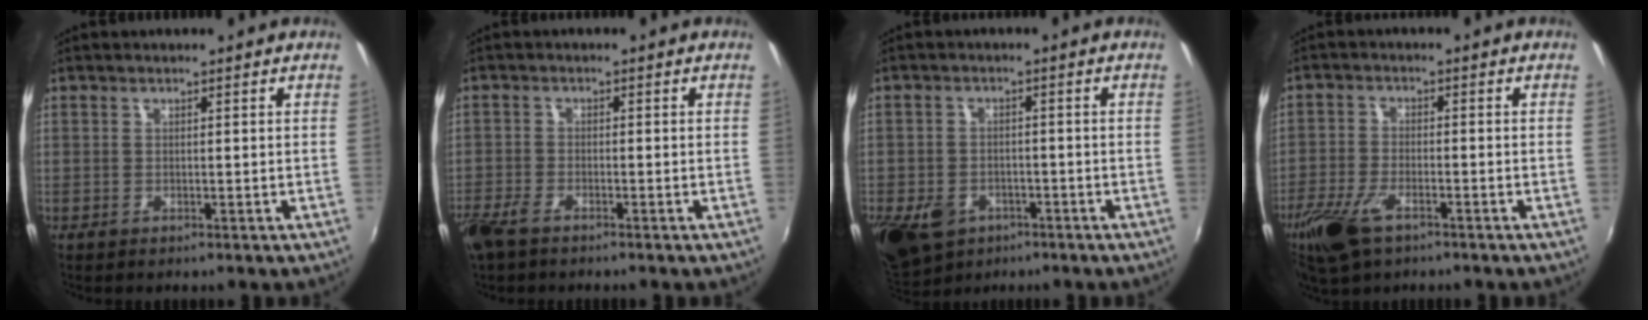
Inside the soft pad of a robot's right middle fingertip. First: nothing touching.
{"total": 5.2, "force": [-4.0, 1.7, 3.0], "torque": [-0.081, -0.014, -0.080]}
{"total": 12.7, "force": [-6.6, 8.7, 6.5], "torque": [-0.170, -0.022, -0.106]}
{"total": 9.0, "force": [-5.6, 3.8, 5.9], "torque": [-0.147, -0.021, -0.109]}